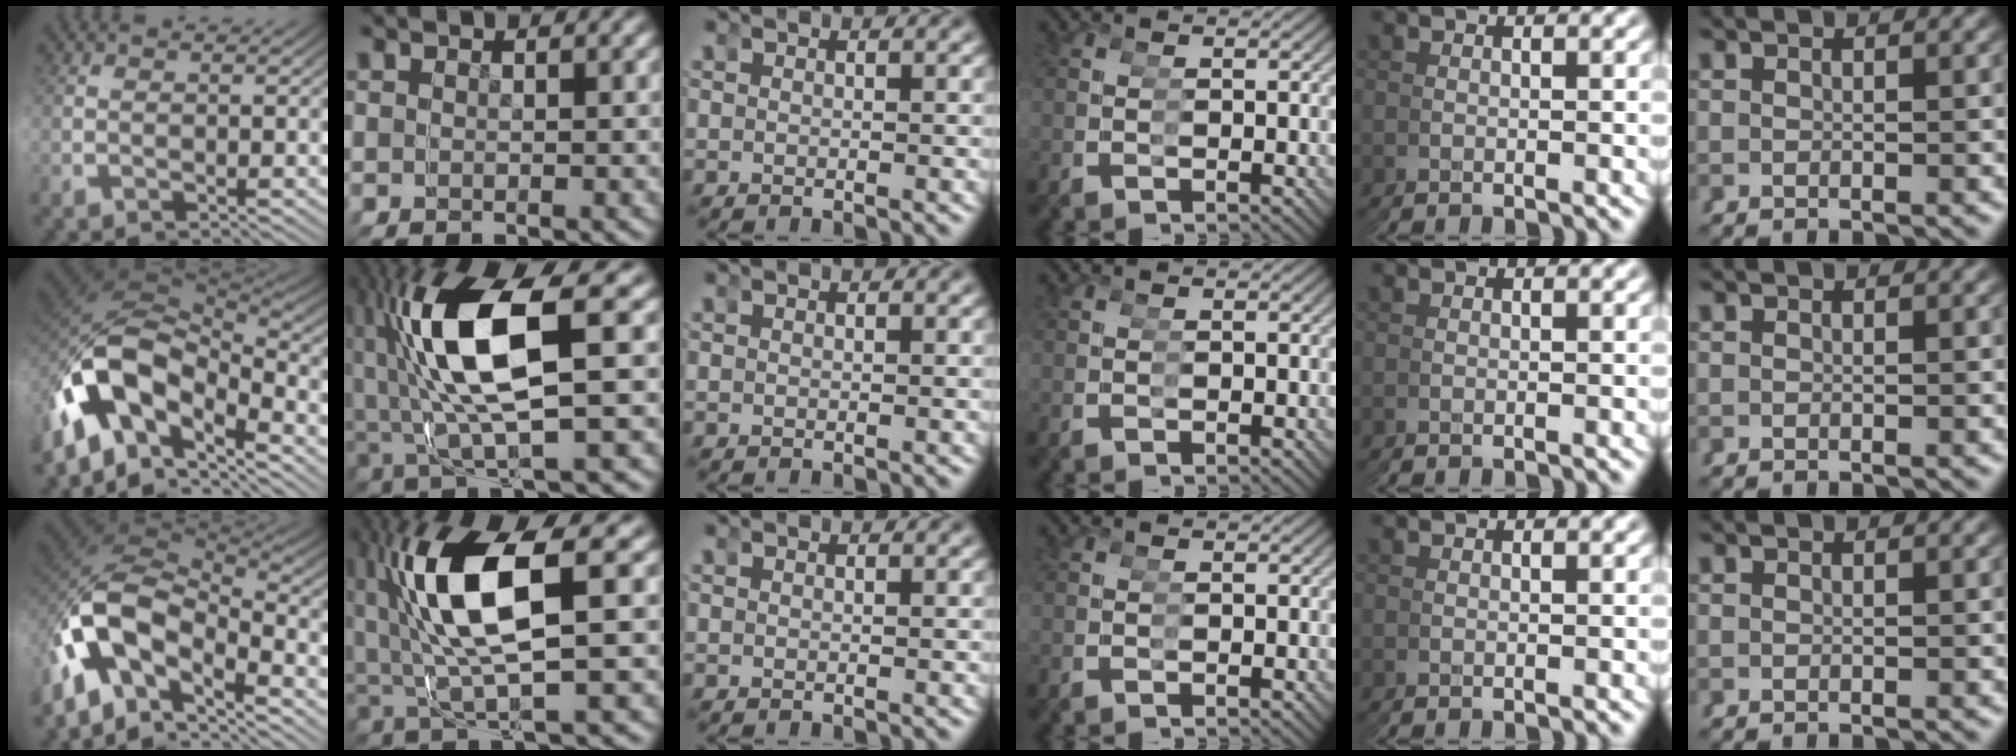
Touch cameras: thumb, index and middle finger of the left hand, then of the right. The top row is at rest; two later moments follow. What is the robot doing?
{"motion": "grasp_and_lifting", "object": "toy banana"}